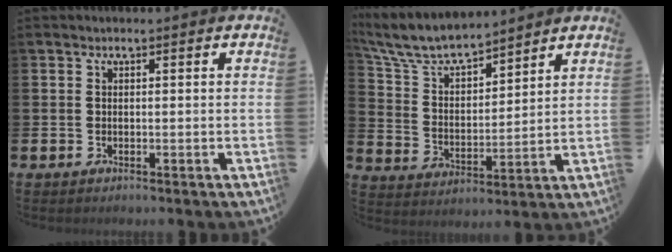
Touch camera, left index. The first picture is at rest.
{"total": 7.8, "force": [7.2, 1.9, 2.6], "torque": [-0.088, -0.043, 0.126]}